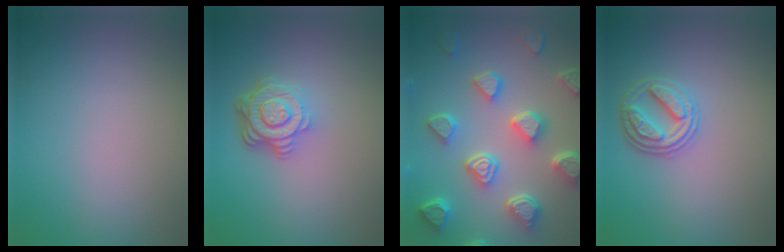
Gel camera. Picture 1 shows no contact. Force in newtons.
{"total": 4.6, "press": 3.4, "slide": 3.0}
{"total": 7.2, "press": 5.8, "slide": 4.4}
{"total": 2.9, "press": 2.8, "slide": 0.8}